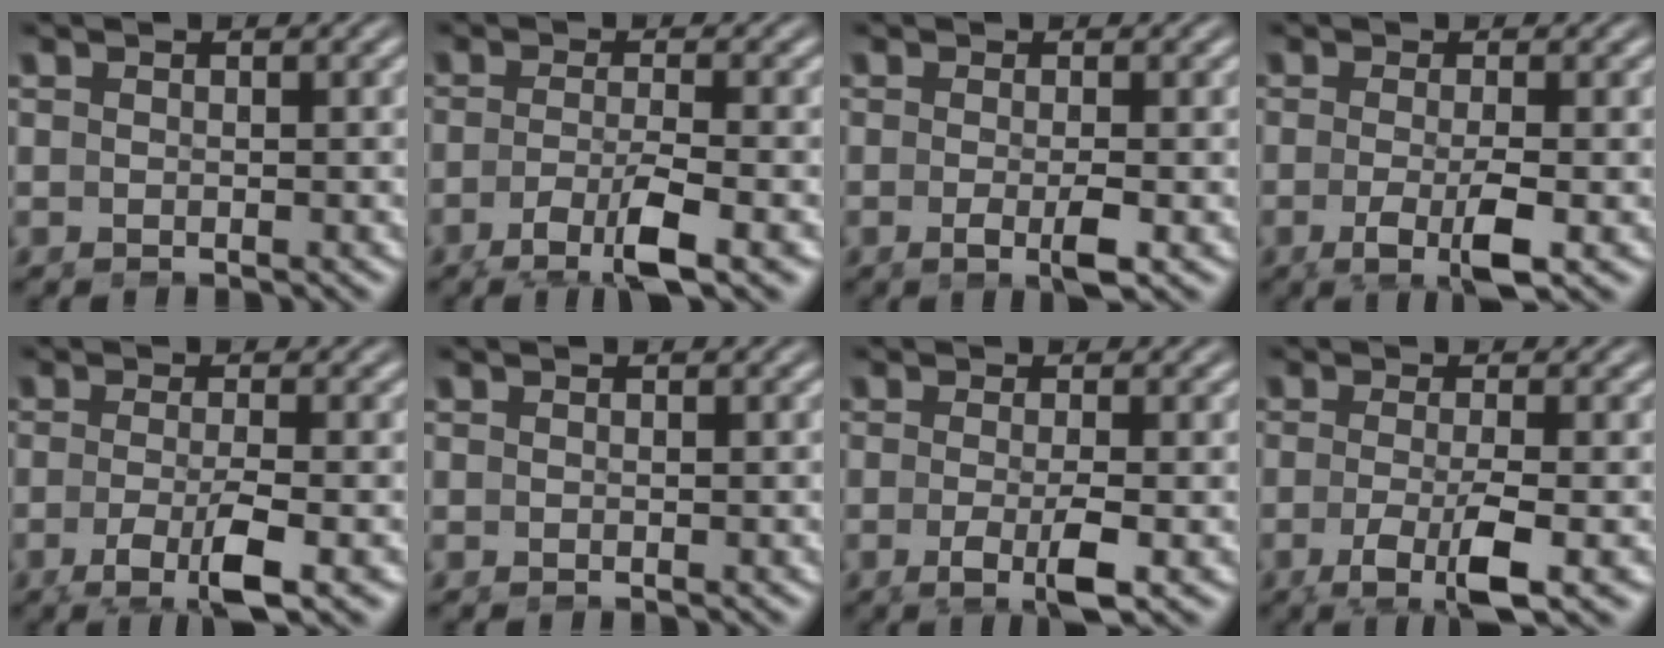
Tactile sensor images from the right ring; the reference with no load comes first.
{"total": 4.2, "force": [-1.8, 1.1, 3.7], "torque": [-0.068, -0.025, -0.014]}
{"total": 2.1, "force": [-0.4, -0.2, 2.1], "torque": [-0.035, -0.008, -0.002]}
{"total": 3.3, "force": [-0.7, 0.4, 3.2], "torque": [-0.054, -0.016, -0.003]}
{"total": 4.1, "force": [-1.4, 0.8, 3.8], "torque": [-0.067, -0.021, -0.010]}
{"total": 0.0}
{"total": 2.9, "force": [-0.6, 0.1, 2.9], "torque": [-0.046, -0.014, -0.002]}
{"total": 4.6, "force": [-1.5, 1.0, 4.2], "torque": [-0.079, -0.024, -0.010]}